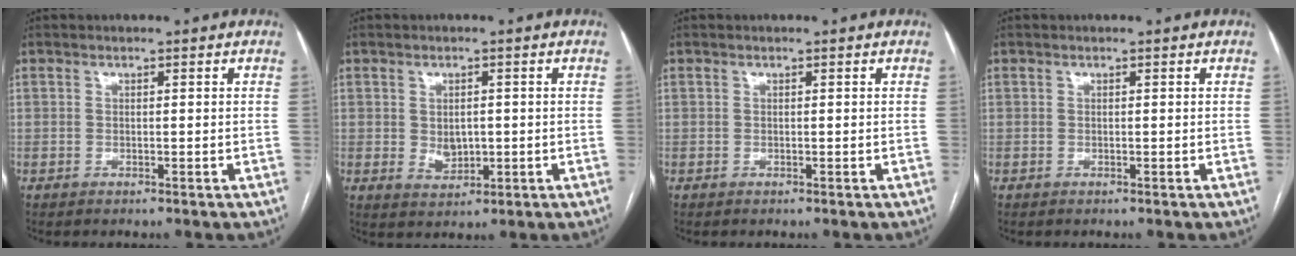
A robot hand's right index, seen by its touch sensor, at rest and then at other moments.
{"total": 3.4, "force": [0.0, 2.4, 2.4], "torque": [-0.040, -0.002, 0.011]}
{"total": 0.0}
{"total": 0.0}